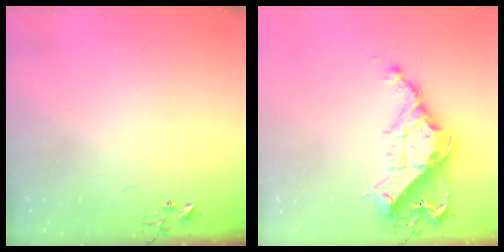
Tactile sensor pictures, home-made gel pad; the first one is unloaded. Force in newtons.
{"total": 15.4, "press": 15.3, "slide": 1.6}